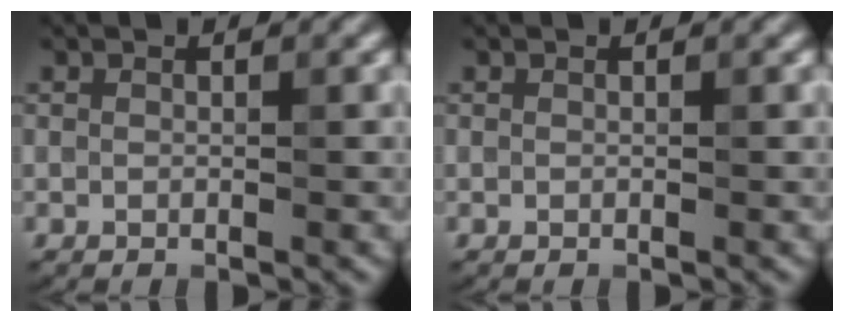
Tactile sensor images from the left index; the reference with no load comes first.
{"total": 0.0}